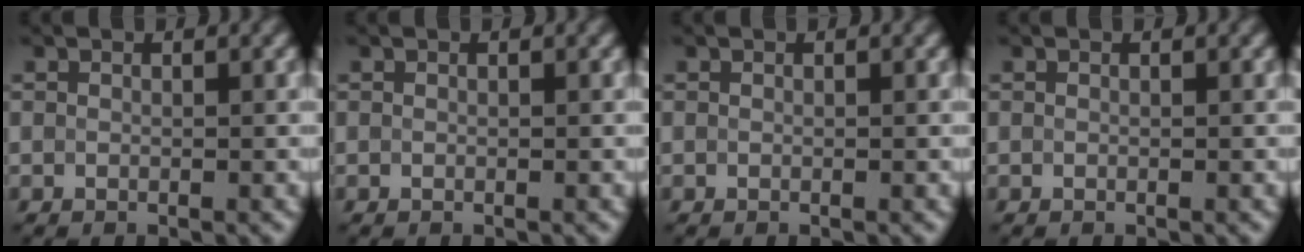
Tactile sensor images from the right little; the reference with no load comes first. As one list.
[{"total": 0.0}, {"total": 0.0}, {"total": 0.0}]